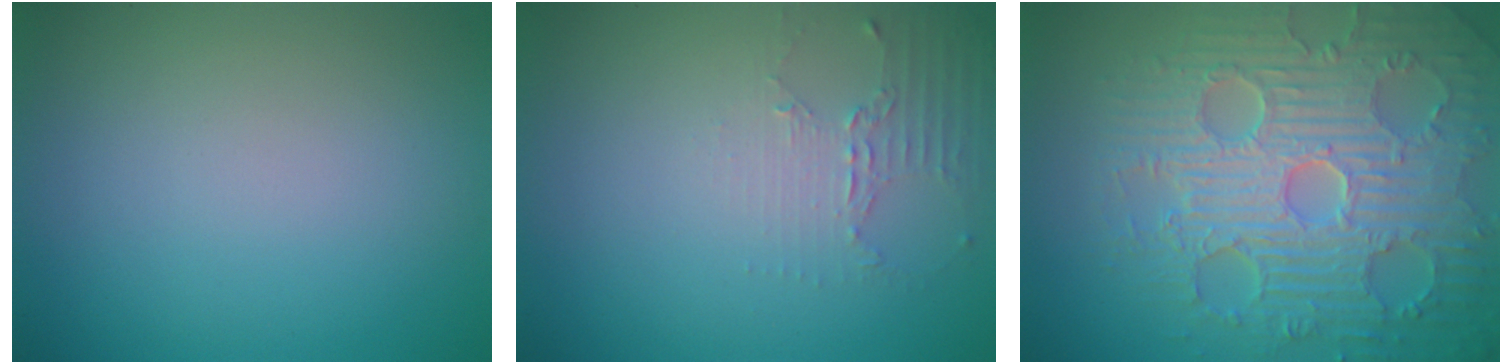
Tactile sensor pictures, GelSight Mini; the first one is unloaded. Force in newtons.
{"total": 2.1, "press": 1.5, "slide": 1.5}
{"total": 9.1, "press": 6.7, "slide": 6.2}